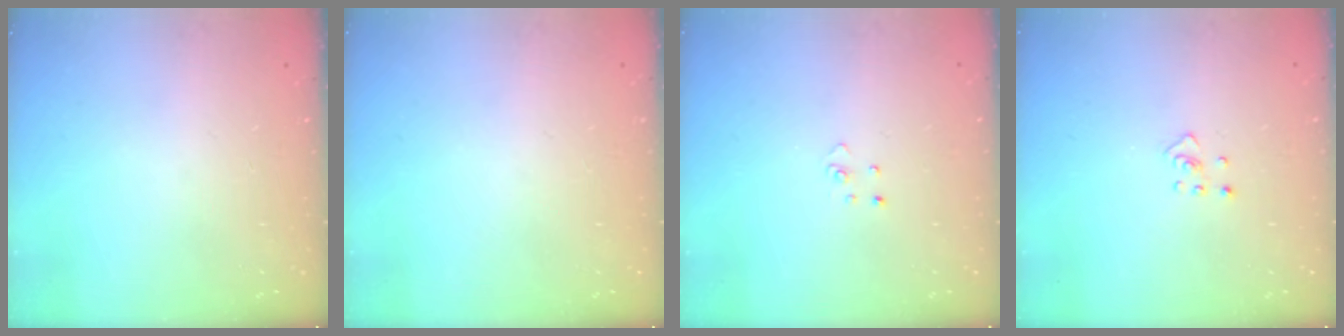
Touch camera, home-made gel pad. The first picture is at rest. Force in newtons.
{"total": 0.0}
{"total": 2.7, "press": 2.7, "slide": 0.3}
{"total": 2.4, "press": 2.3, "slide": 0.4}